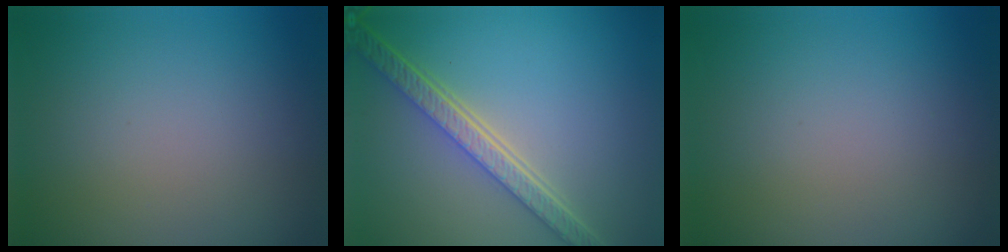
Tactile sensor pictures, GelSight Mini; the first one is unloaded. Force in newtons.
{"total": 5.4, "press": 4.1, "slide": 3.4}
{"total": 0.0}